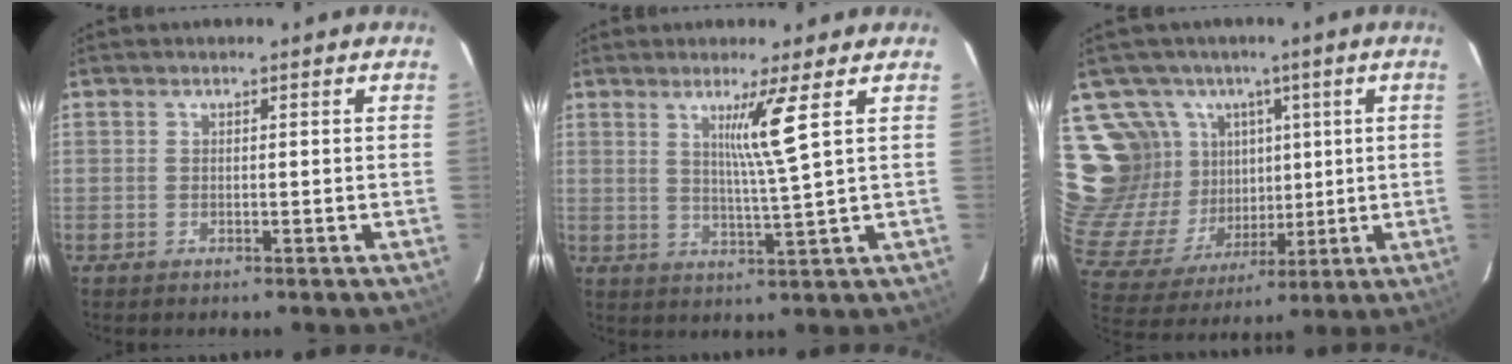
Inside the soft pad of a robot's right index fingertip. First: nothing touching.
{"total": 5.7, "force": [2.4, -2.1, 4.8], "torque": [-0.087, -0.019, 0.046]}
{"total": 22.8, "force": [8.4, 18.6, 10.1], "torque": [-0.257, 0.066, 0.185]}